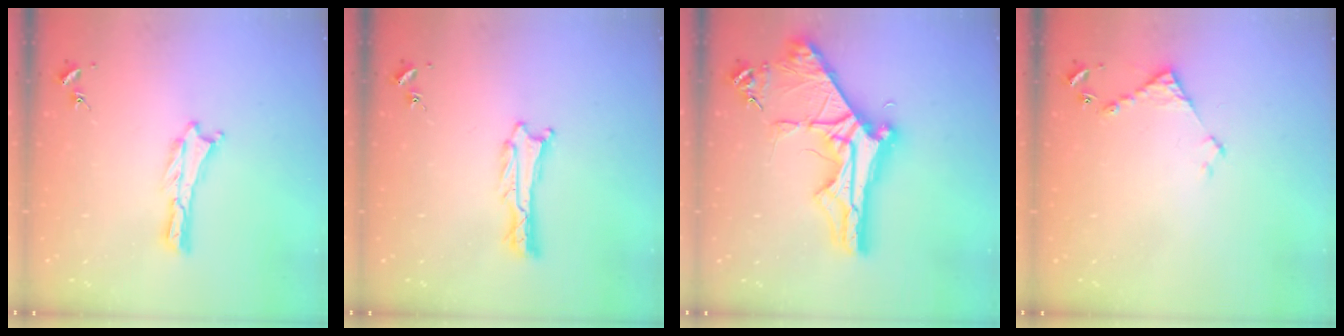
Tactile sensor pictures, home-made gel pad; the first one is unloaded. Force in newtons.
{"total": 0.9, "press": 0.8, "slide": 0.1}
{"total": 10.7, "press": 10.6, "slide": 1.2}
{"total": 3.7, "press": 3.7, "slide": 0.3}